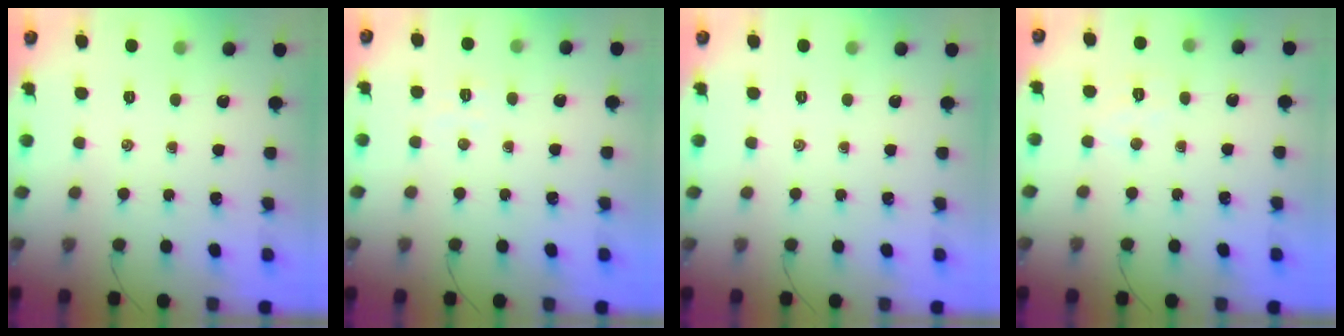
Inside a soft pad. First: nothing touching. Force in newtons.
{"total": 3.6, "press": 3.5, "slide": 1.0}
{"total": 0.0}
{"total": 4.7, "press": 4.6, "slide": 1.0}